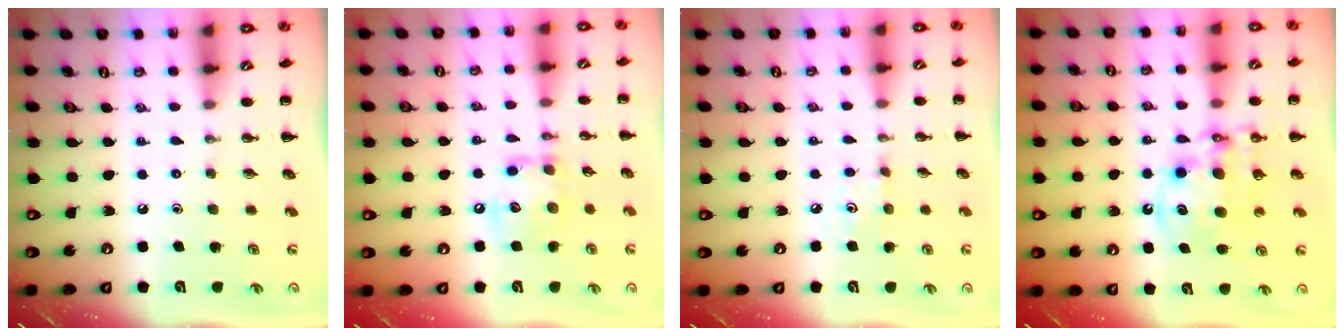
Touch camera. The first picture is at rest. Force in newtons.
{"total": 11.4, "press": 11.4, "slide": 0.7}
{"total": 3.7, "press": 3.6, "slide": 1.1}
{"total": 10.9, "press": 10.6, "slide": 2.7}